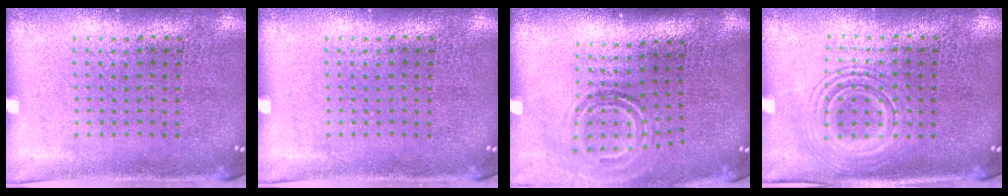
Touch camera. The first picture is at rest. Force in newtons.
{"total": 0.0}
{"total": 1.9, "press": 1.2, "slide": 1.5}
{"total": 2.5, "press": 2.4, "slide": 0.4}